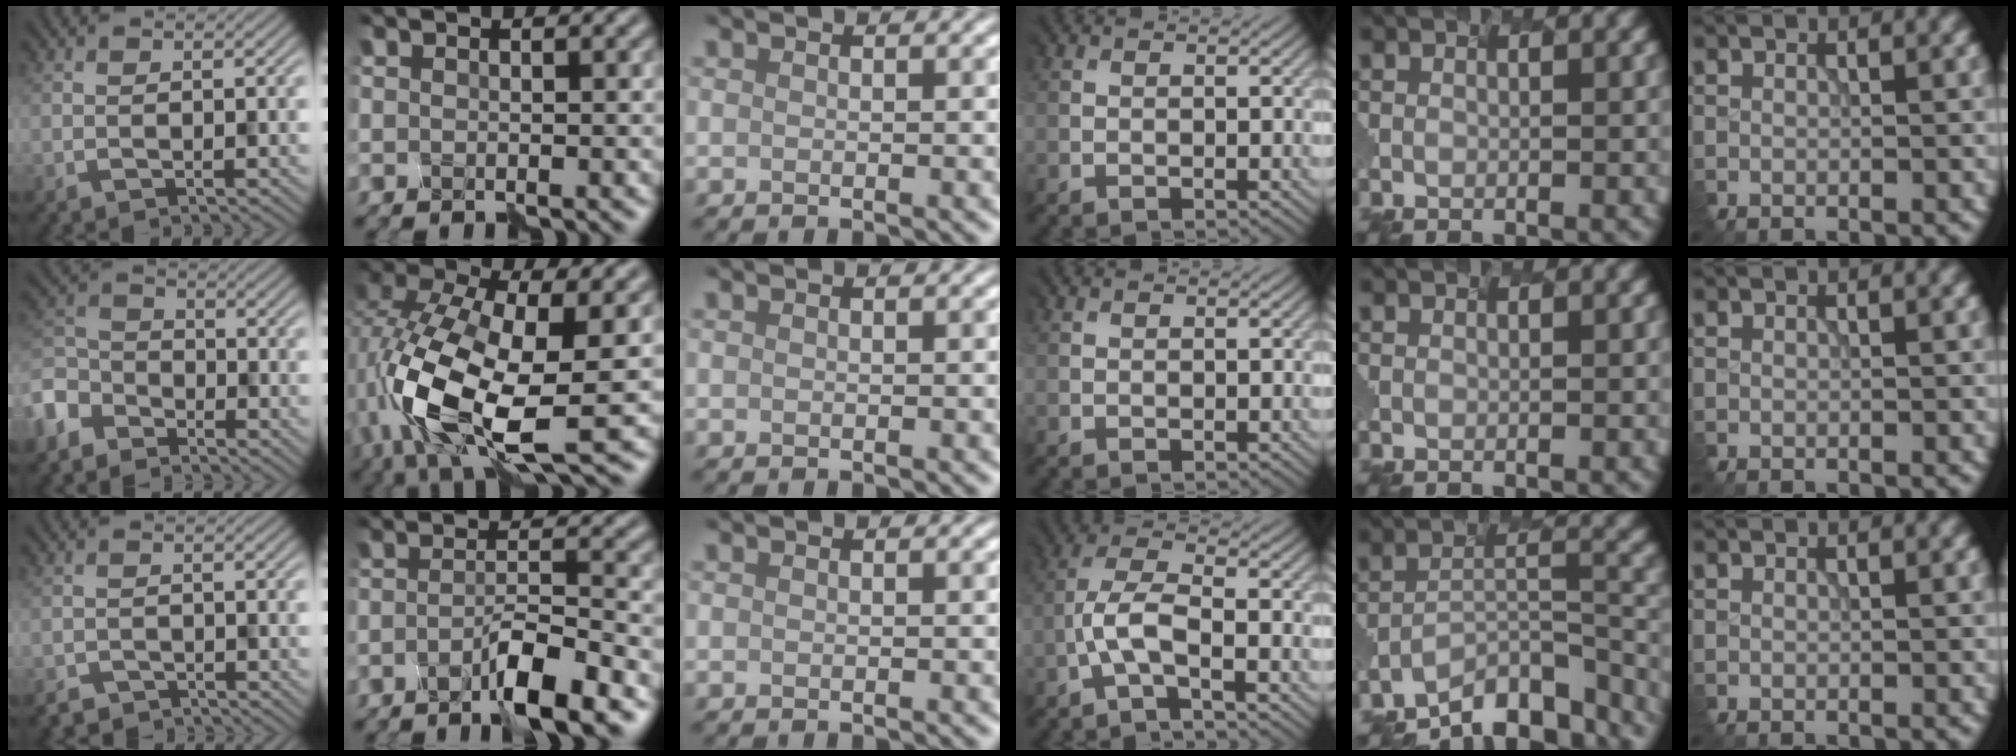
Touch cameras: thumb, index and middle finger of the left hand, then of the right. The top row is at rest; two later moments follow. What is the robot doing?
{"motion": "disassemble", "object": "puzzle pieces"}